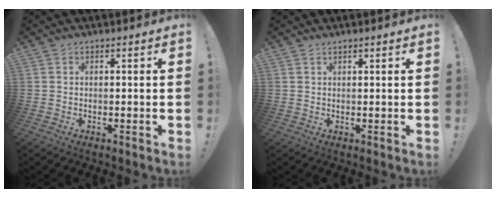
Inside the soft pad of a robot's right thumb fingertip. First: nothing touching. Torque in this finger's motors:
{"motor_torque": [0.11, -0.03, -0.04, 0.00, 0.05]}